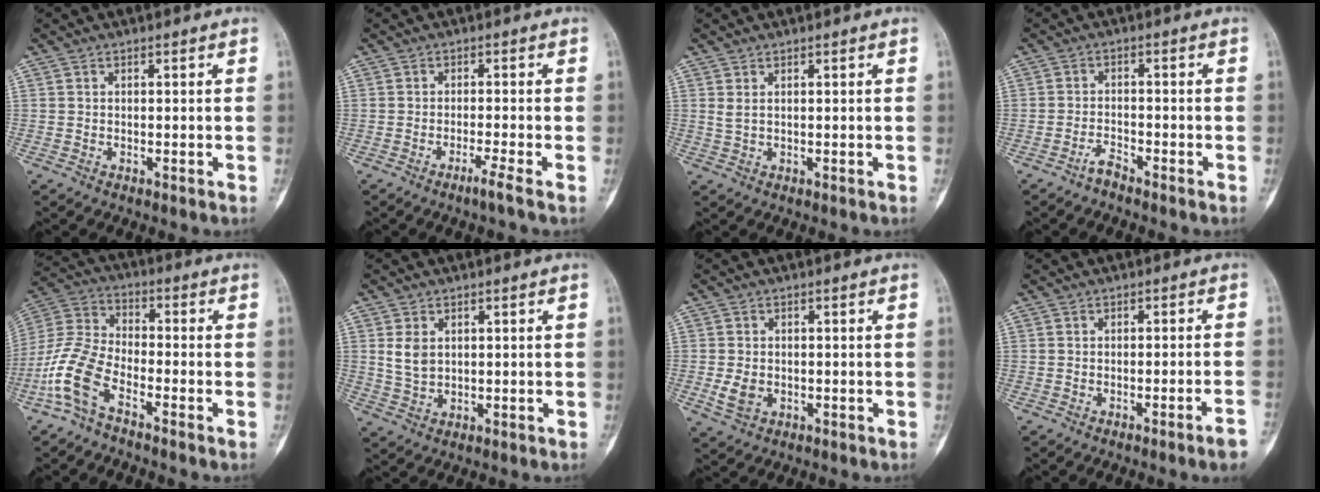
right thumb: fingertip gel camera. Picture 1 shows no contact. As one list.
[{"total": 2.2, "force": [-1.5, -0.8, 1.4], "torque": [-0.036, 0.002, -0.032]}, {"total": 1.2, "force": [0.7, 0.5, 0.9], "torque": [-0.025, 0.006, 0.020]}, {"total": 2.2, "force": [-2.0, 0.3, 0.8], "torque": [-0.018, 0.011, -0.039]}, {"total": 10.3, "force": [-5.8, 4.3, 7.4], "torque": [-0.175, 0.037, -0.127]}, {"total": 4.2, "force": [1.1, 3.0, 2.7], "torque": [-0.042, -0.006, 0.029]}, {"total": 3.8, "force": [-0.8, 2.8, 2.5], "torque": [-0.045, 0.001, -0.008]}, {"total": 3.7, "force": [-2.3, -0.4, 2.8], "torque": [-0.043, 0.013, -0.031]}]